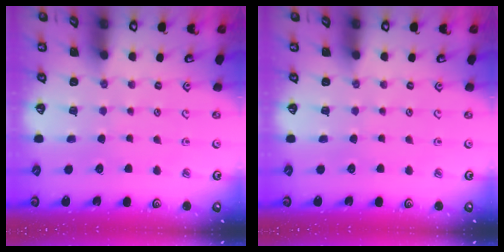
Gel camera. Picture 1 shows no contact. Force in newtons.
{"total": 0.0}